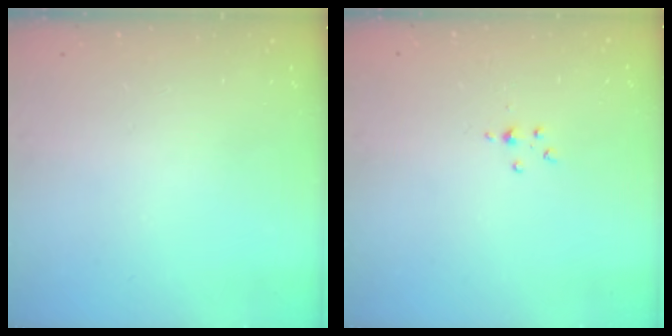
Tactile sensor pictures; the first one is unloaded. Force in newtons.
{"total": 2.9, "press": 2.9, "slide": 0.4}